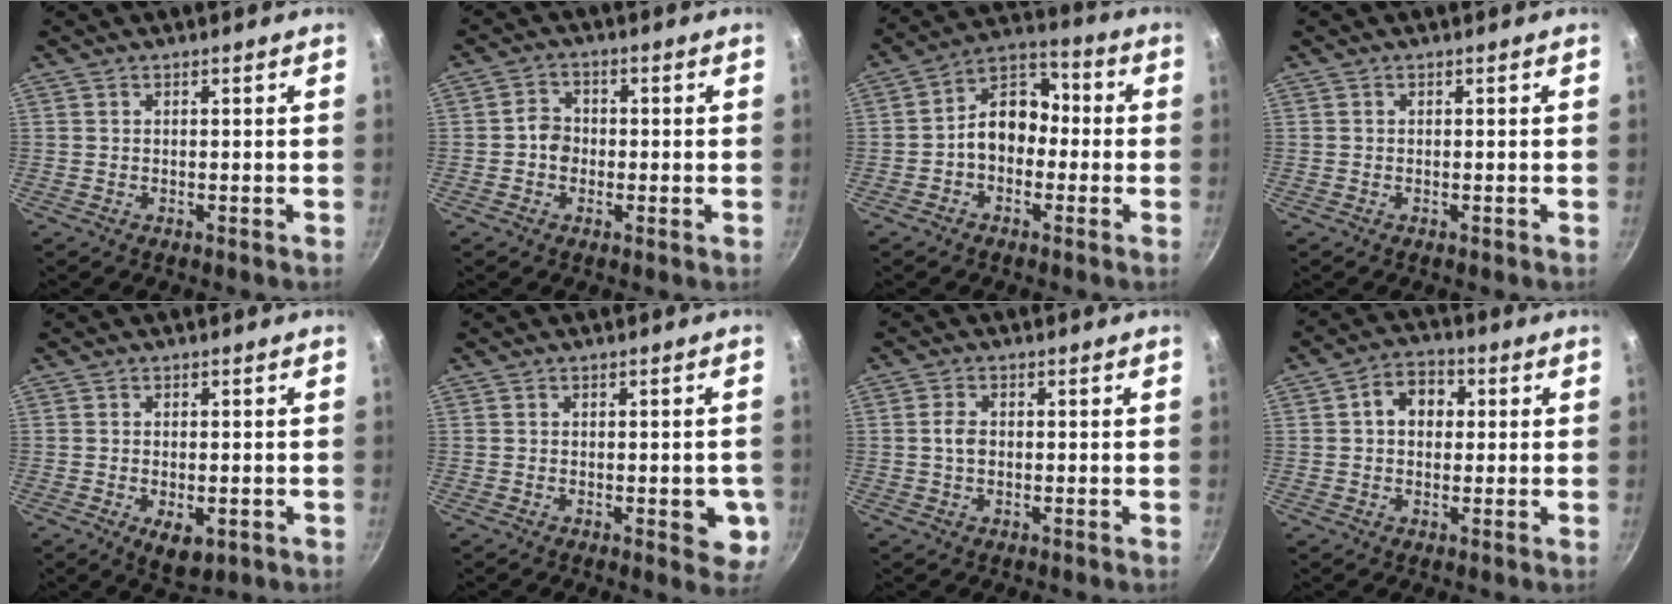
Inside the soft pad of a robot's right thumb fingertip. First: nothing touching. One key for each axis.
{"total": 3.8, "fx": -0.6, "fy": 3.3, "fz": 1.8, "tx": -0.007, "ty": 0.016, "tz": -0.017}
{"total": 10.3, "fx": -1.3, "fy": 7.7, "fz": 6.7, "tx": -0.060, "ty": 0.044, "tz": -0.043}
{"total": 0.0}
{"total": 5.7, "fx": -1.7, "fy": 3.1, "fz": 4.4, "tx": -0.055, "ty": -0.003, "tz": -0.017}
{"total": 6.1, "fx": -1.3, "fy": 2.8, "fz": 5.3, "tx": -0.037, "ty": -0.003, "tz": -0.017}
{"total": 2.7, "fx": -0.2, "fy": 1.8, "fz": 2.0, "tx": -0.040, "ty": 0.009, "tz": -0.008}
{"total": 6.8, "fx": 1.1, "fy": 5.2, "fz": 4.2, "tx": -0.039, "ty": 0.012, "tz": 0.006}